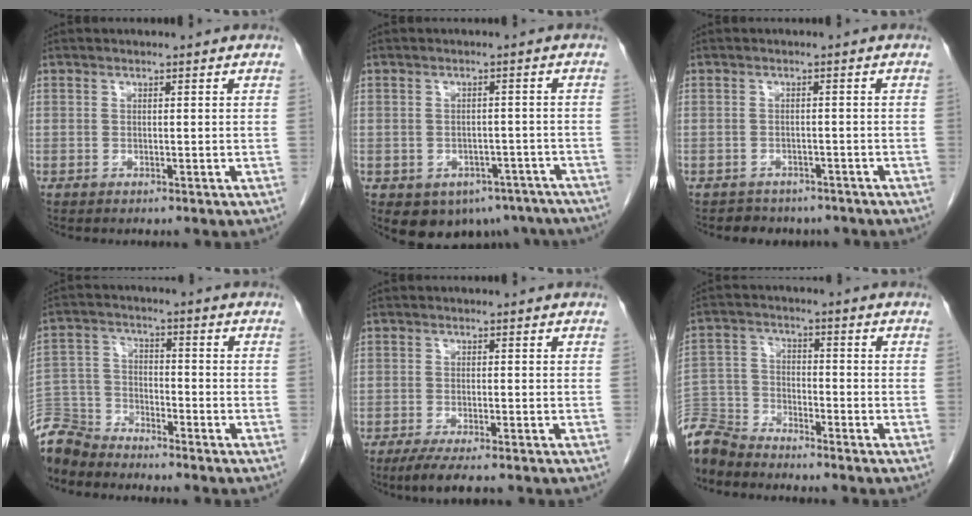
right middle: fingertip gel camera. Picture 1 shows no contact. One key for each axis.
{"total": 11.2, "fx": -7.4, "fy": 7.4, "fz": 4.1, "tx": -0.054, "ty": 0.008, "tz": -0.082}
{"total": 4.6, "fx": -3.8, "fy": 2.5, "fz": 0.2, "tx": -0.009, "ty": 0.010, "tz": -0.045}
{"total": 8.1, "fx": -7.9, "fy": 1.7, "fz": 0.4, "tx": -0.019, "ty": -0.002, "tz": -0.161}
{"total": 4.9, "fx": -3.8, "fy": 0.4, "fz": 3.1, "tx": -0.053, "ty": -0.013, "tz": -0.059}
{"total": 8.2, "fx": -8.0, "fy": 1.3, "fz": 0.9, "tx": -0.026, "ty": -0.005, "tz": -0.162}